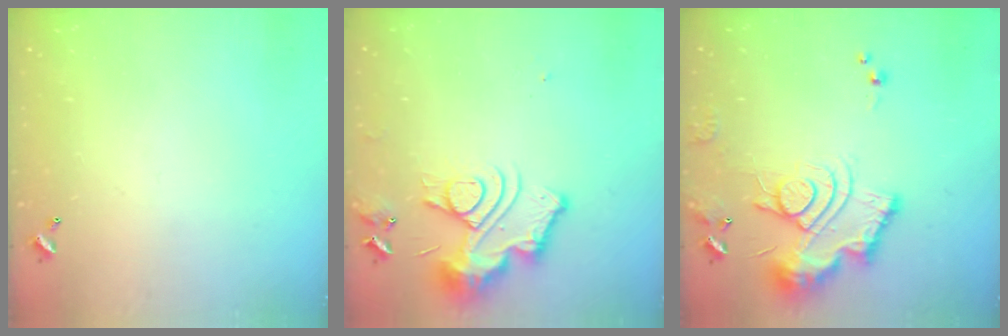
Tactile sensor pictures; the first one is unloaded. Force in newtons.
{"total": 13.0, "press": 12.9, "slide": 1.3}
{"total": 13.8, "press": 13.8, "slide": 1.3}